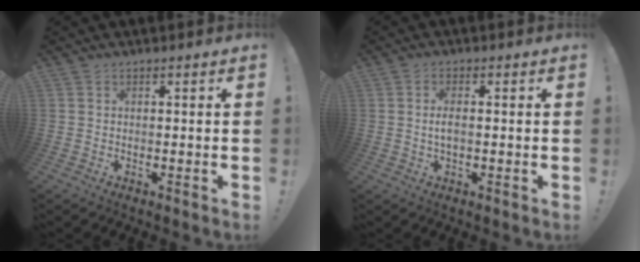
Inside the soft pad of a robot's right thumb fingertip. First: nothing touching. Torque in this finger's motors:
{"motor_torque": [-0.11, -0.14, 0.31, 0.12, 0.04]}